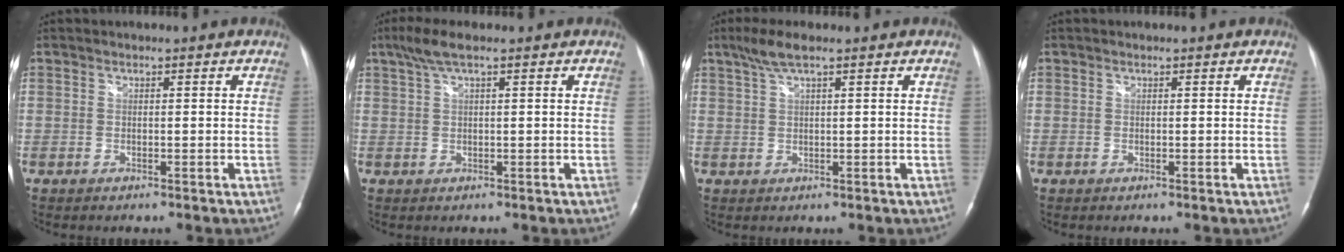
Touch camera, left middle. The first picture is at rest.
{"total": 4.0, "force": [2.5, 0.5, 3.1], "torque": [-0.073, 0.023, 0.051]}
{"total": 3.8, "force": [2.6, 0.4, 2.8], "torque": [-0.066, 0.014, 0.054]}
{"total": 0.0}